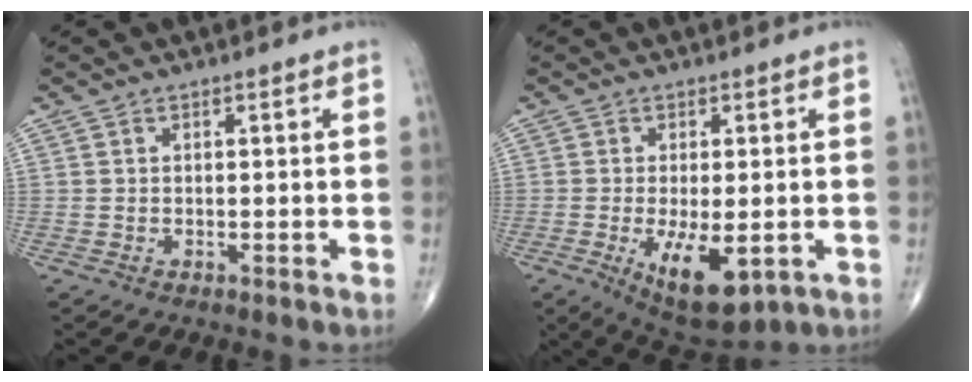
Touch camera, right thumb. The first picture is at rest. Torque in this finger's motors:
{"motor_torque": [-0.02, 0.86, 0.56, 0.29, 0.20]}